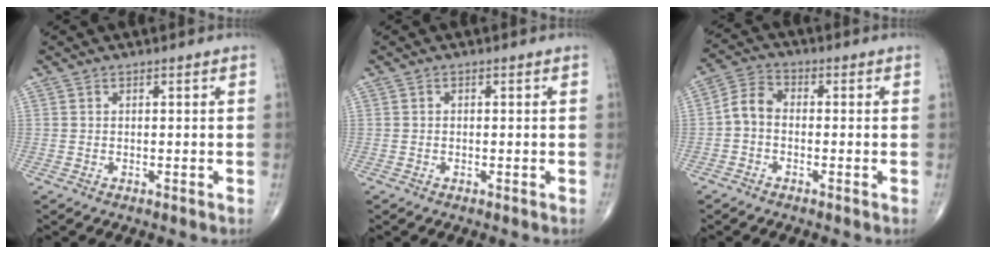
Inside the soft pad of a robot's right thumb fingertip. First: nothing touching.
{"total": 0.0}
{"total": 4.8, "force": [-1.1, 3.3, 3.2], "torque": [-0.054, 0.020, -0.036]}